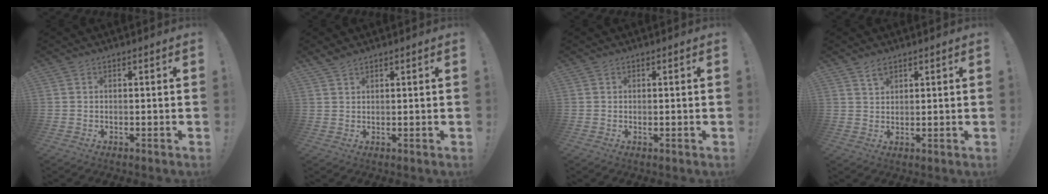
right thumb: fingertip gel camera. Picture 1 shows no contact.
{"total": 2.4, "force": [2.1, 0.8, 0.9], "torque": [-0.013, -0.012, 0.039]}
{"total": 0.0}
{"total": 3.0, "force": [2.3, 1.4, 1.4], "torque": [-0.007, -0.016, 0.039]}